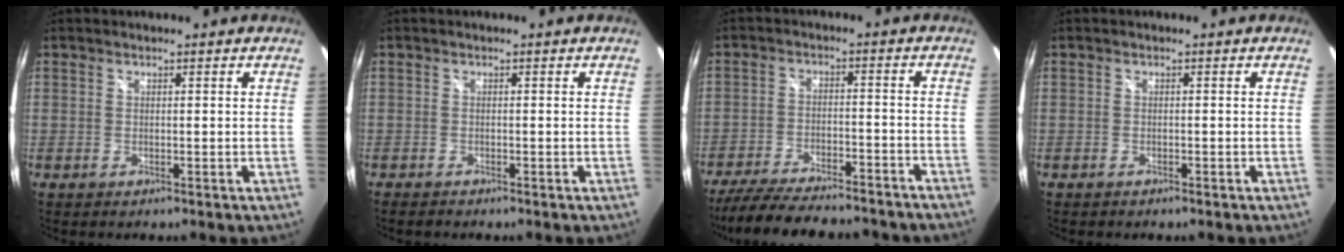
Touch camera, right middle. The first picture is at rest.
{"total": 1.2, "force": [-1.1, 0.2, 0.4], "torque": [-0.010, -0.005, -0.020]}
{"total": 21.9, "force": [-18.9, 4.5, 10.1], "torque": [-0.197, -0.034, -0.271]}
{"total": 0.7, "force": [-0.6, 0.2, 0.2], "torque": [-0.007, -0.002, -0.011]}